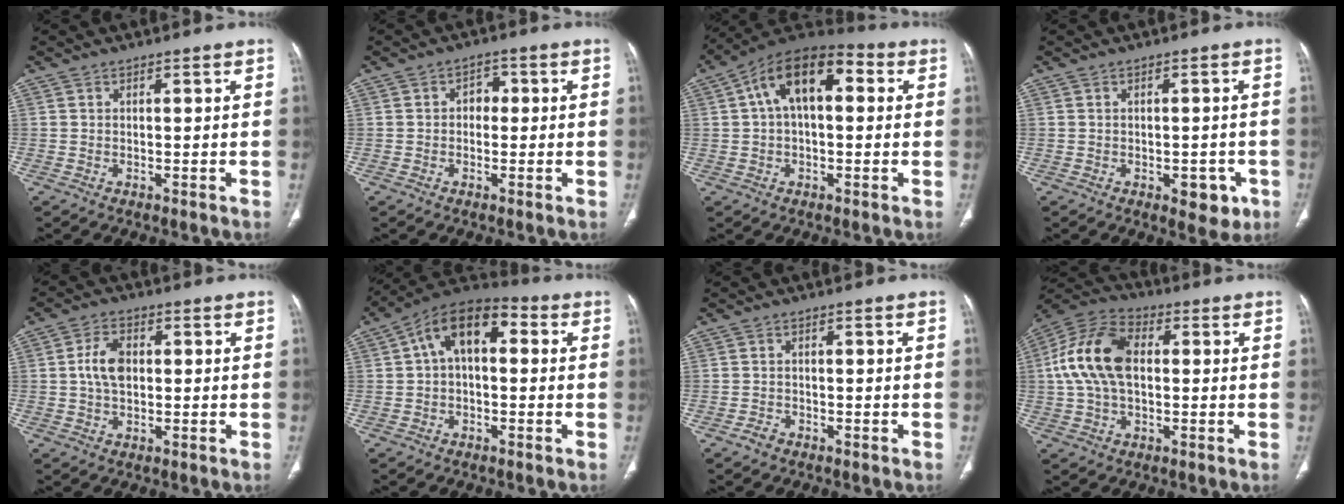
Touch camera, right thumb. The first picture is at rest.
{"total": 2.9, "force": [0.0, 2.3, 1.8], "torque": [-0.008, 0.012, -0.009]}
{"total": 14.5, "force": [3.2, 7.9, 11.8], "torque": [-0.181, 0.038, 0.044]}
{"total": 5.2, "force": [-2.1, 2.9, 3.8], "torque": [-0.024, 0.007, -0.020]}
{"total": 5.8, "force": [0.4, 3.7, 4.5], "torque": [-0.083, 0.008, 0.003]}
{"total": 11.9, "force": [2.0, 6.9, 9.5], "torque": [-0.135, 0.038, 0.017]}
{"total": 1.6, "force": [-1.2, 1.0, 0.4], "torque": [-0.013, 0.007, -0.021]}
{"total": 14.5, "force": [1.2, 9.0, 11.4], "torque": [-0.226, 0.031, 0.014]}